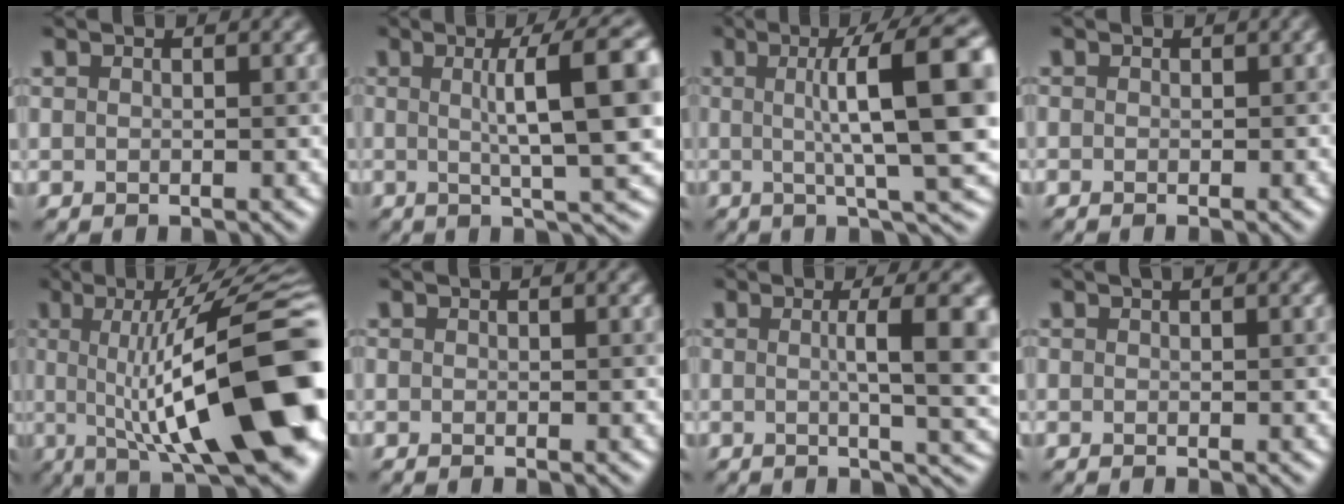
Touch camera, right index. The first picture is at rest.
{"total": 10.0, "force": [1.4, 1.7, 9.8], "torque": [-0.104, 0.019, 0.024]}
{"total": 12.8, "force": [1.8, 2.3, 12.5], "torque": [-0.141, 0.014, 0.036]}
{"total": 0.5, "force": [-0.5, 0.1, 0.2], "torque": [0.005, -0.001, 0.004]}
{"total": 17.1, "force": [-0.6, 4.5, 16.5], "torque": [-0.192, 0.030, -0.003]}
{"total": 0.8, "force": [-0.4, 0.3, 0.7], "torque": [0.000, -0.007, -0.012]}
{"total": 7.2, "force": [0.3, 1.7, 7.0], "torque": [-0.074, 0.003, 0.011]}
{"total": 1.5, "force": [0.1, 0.6, 1.4], "torque": [-0.004, -0.005, -0.008]}